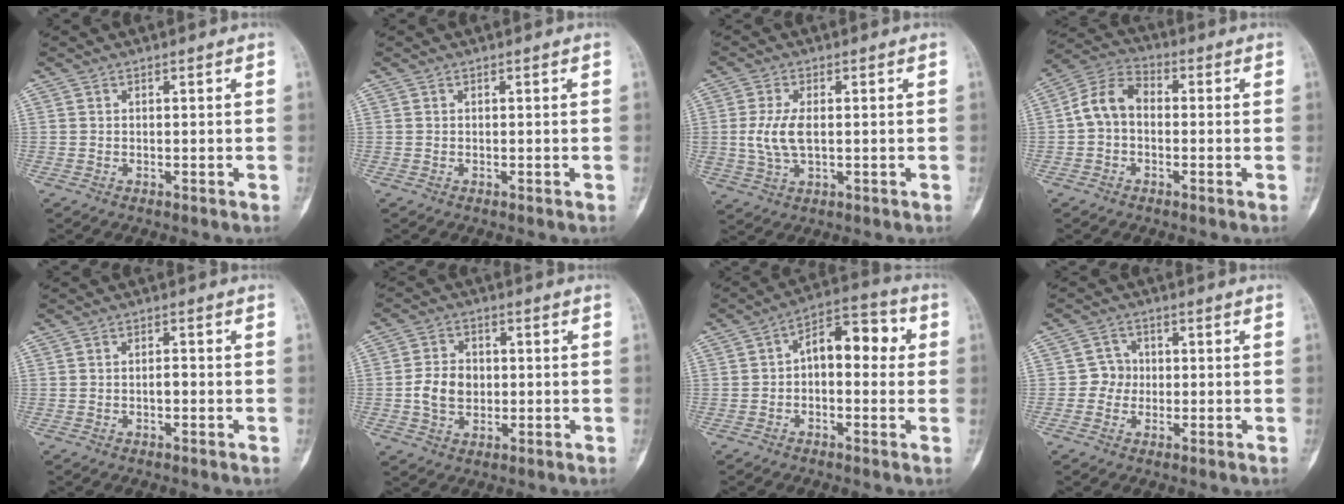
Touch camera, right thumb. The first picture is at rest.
{"total": 0.0}
{"total": 6.6, "force": [0.2, 3.4, 5.7], "torque": [-0.127, -0.002, 0.007]}
{"total": 8.0, "force": [-0.4, 5.7, 5.6], "torque": [-0.097, 0.028, -0.022]}
{"total": 1.5, "force": [-0.5, 0.7, 1.2], "torque": [-0.015, 0.004, -0.010]}
{"total": 7.1, "force": [-0.5, 5.5, 4.4], "torque": [-0.065, 0.008, -0.011]}
{"total": 10.7, "force": [0.9, 6.1, 8.7], "torque": [-0.094, 0.038, 0.002]}
{"total": 3.4, "force": [-0.4, 3.3, 0.7], "torque": [0.015, 0.012, -0.015]}